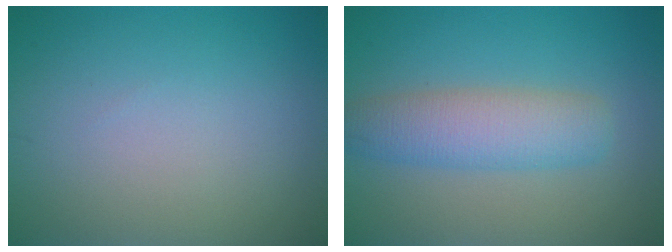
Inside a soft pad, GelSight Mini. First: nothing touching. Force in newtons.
{"total": 4.7, "press": 4.7, "slide": 0.2}